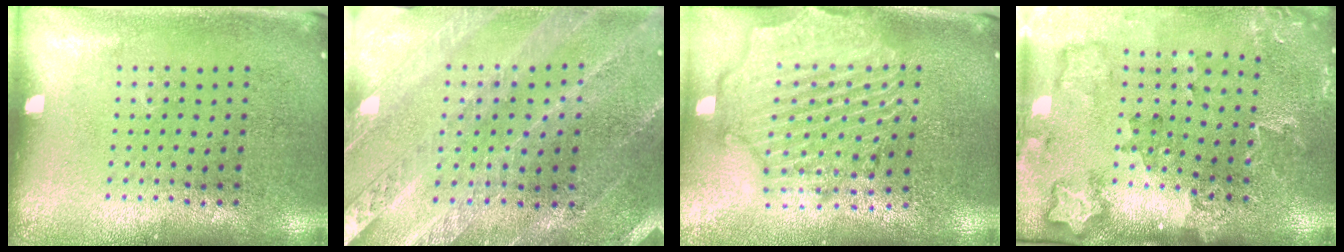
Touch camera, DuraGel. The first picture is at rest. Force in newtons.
{"total": 1.5, "press": 1.5, "slide": 0.2}
{"total": 2.6, "press": 2.4, "slide": 1.1}
{"total": 2.0, "press": 1.9, "slide": 0.4}